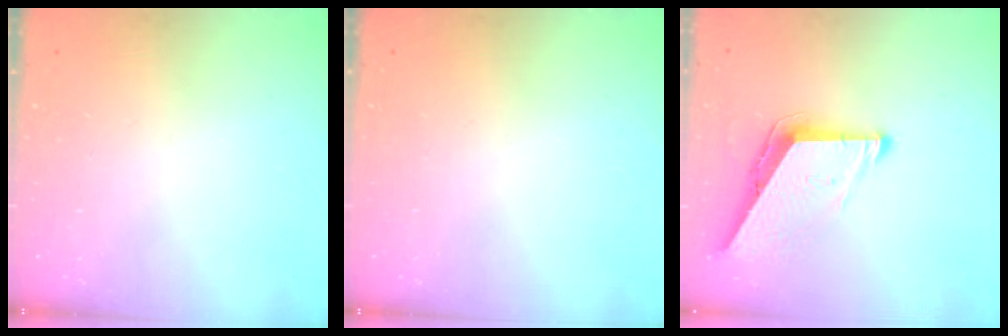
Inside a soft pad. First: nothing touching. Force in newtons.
{"total": 0.0}
{"total": 8.8, "press": 8.7, "slide": 0.4}